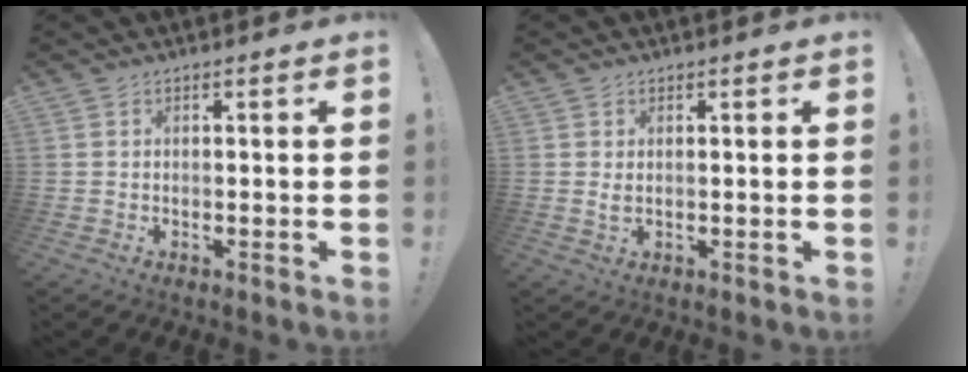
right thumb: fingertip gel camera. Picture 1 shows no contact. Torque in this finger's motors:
{"motor_torque": [-0.20, 0.07, -0.06, 0.04, 0.11]}